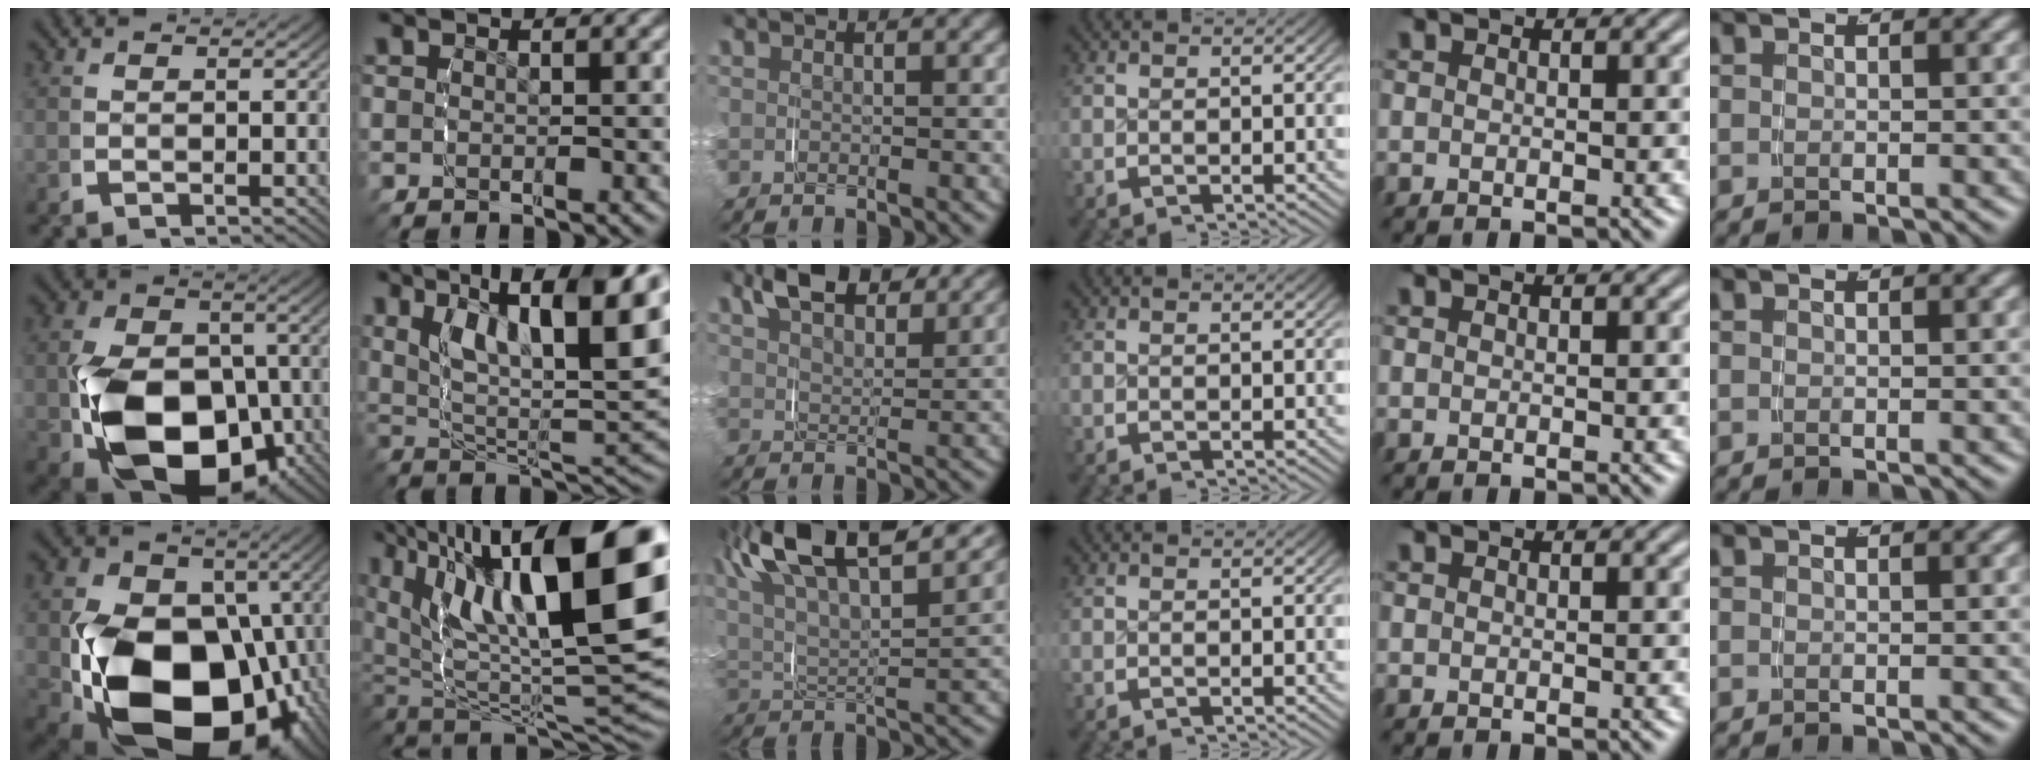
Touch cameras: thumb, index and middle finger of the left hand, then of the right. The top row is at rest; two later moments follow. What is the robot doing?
{"motion": "grasp_and_lifting", "object": "key"}